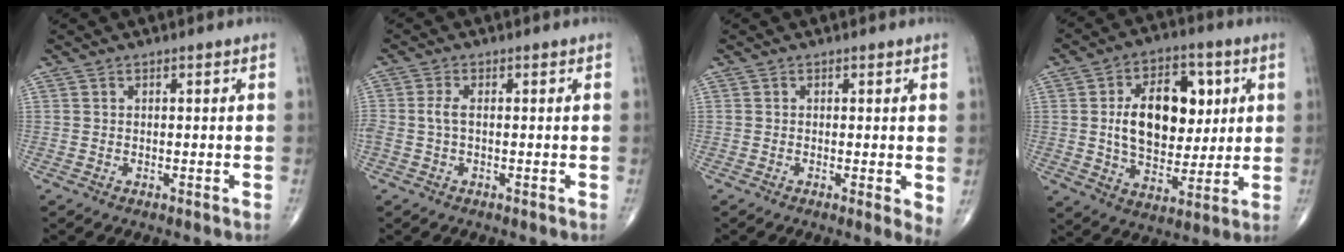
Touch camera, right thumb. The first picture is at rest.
{"total": 2.3, "force": [-0.1, 0.9, 2.1], "torque": [-0.056, -0.001, -0.005]}
{"total": 3.0, "force": [-0.2, 0.6, 3.0], "torque": [-0.044, -0.012, -0.009]}
{"total": 17.1, "force": [3.0, 10.8, 13.0], "torque": [-0.157, -0.005, 0.051]}